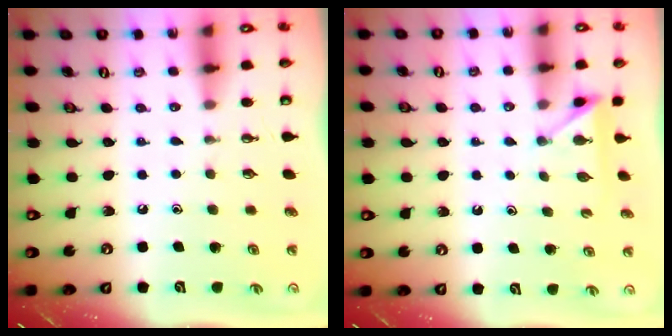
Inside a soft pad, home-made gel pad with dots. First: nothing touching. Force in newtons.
{"total": 3.0, "press": 3.0, "slide": 0.4}